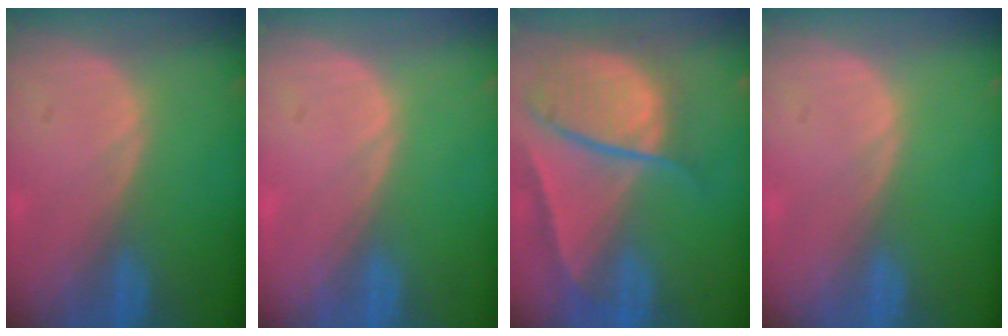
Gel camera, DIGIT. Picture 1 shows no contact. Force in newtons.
{"total": 0.0}
{"total": 10.3, "press": 8.7, "slide": 5.5}
{"total": 0.0}